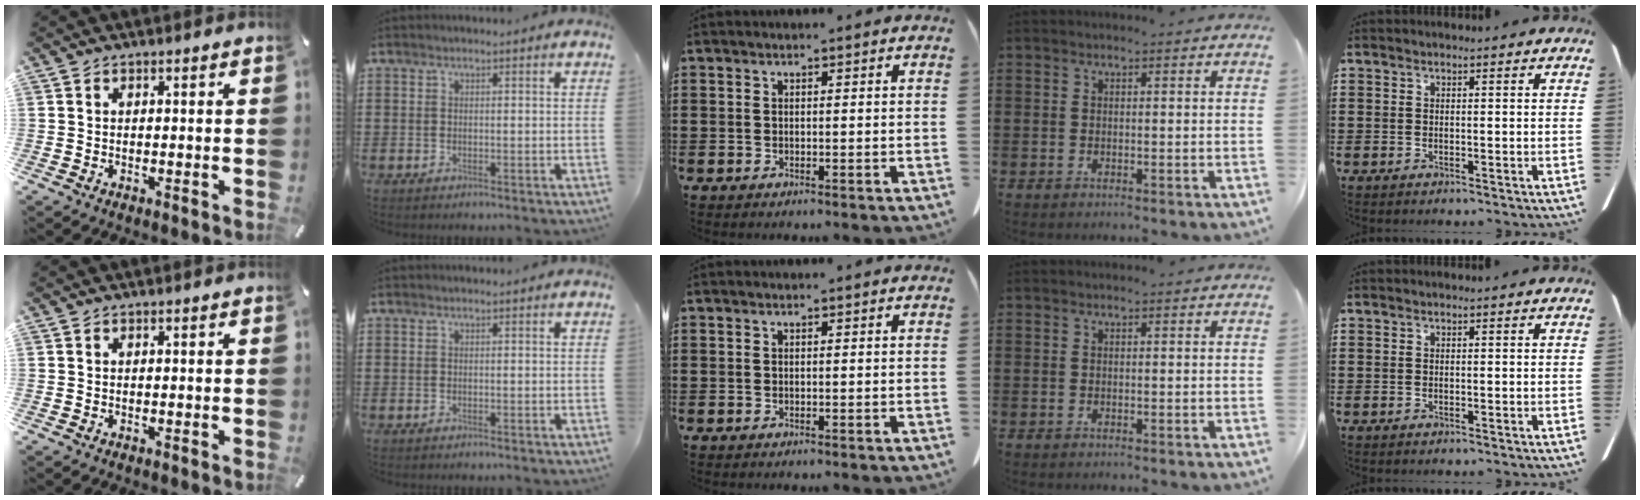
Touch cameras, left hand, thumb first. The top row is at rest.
{}